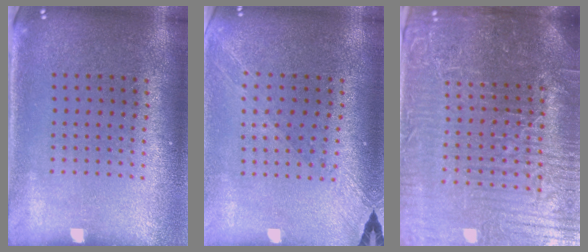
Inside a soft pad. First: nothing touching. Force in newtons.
{"total": 1.2, "press": 1.2, "slide": 0.2}
{"total": 6.5, "press": 5.9, "slide": 2.8}